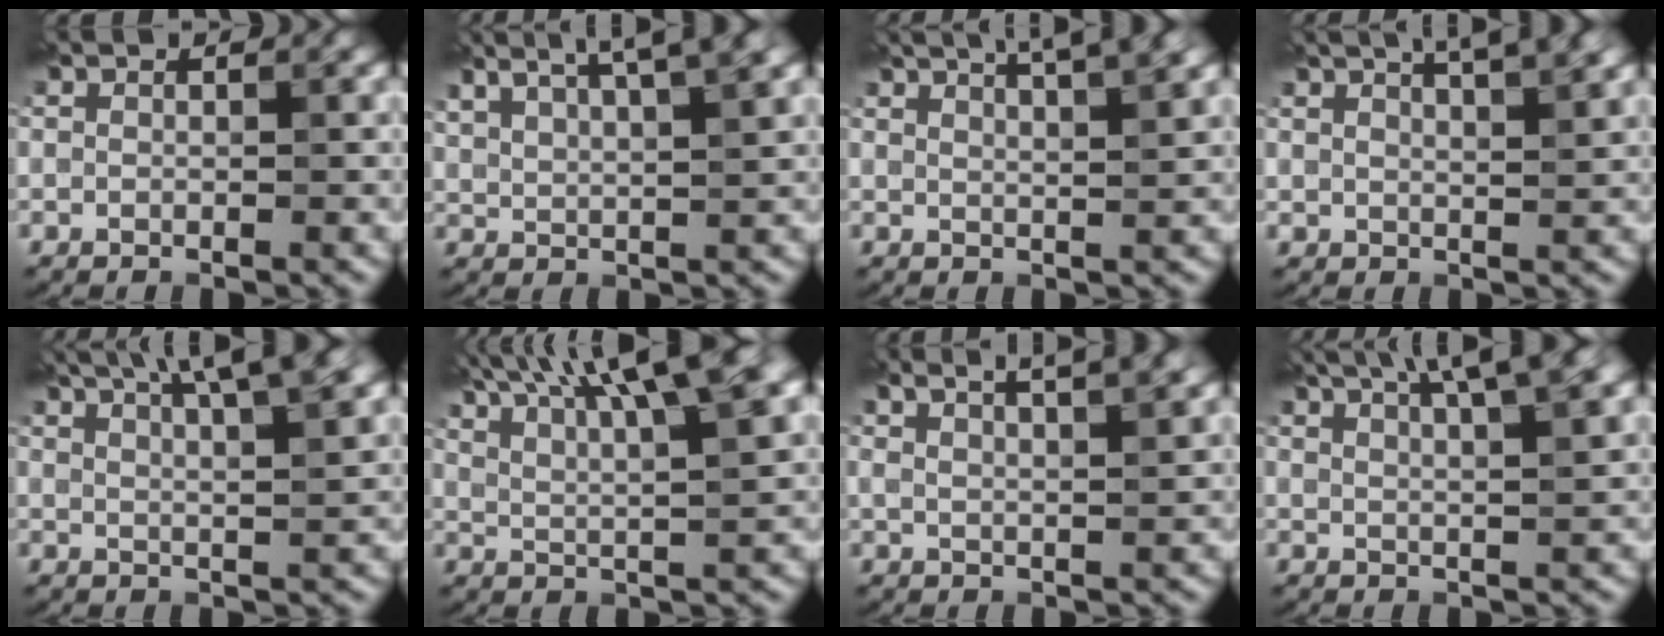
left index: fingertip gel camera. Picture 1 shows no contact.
{"total": 8.2, "force": [5.8, 2.2, 5.4], "torque": [-0.071, 0.034, 0.066]}
{"total": 7.6, "force": [5.2, 2.5, 5.0], "torque": [-0.037, 0.042, 0.041]}
{"total": 6.7, "force": [4.7, 2.4, 4.2], "torque": [-0.035, 0.037, 0.042]}
{"total": 10.4, "force": [6.6, 3.2, 7.4], "torque": [-0.079, 0.044, 0.059]}
{"total": 14.6, "force": [9.1, 4.3, 10.5], "torque": [-0.144, 0.049, 0.102]}
{"total": 8.0, "force": [5.1, 3.0, 5.4], "torque": [-0.045, 0.046, 0.042]}
{"total": 9.4, "force": [5.9, 2.8, 6.7], "torque": [-0.068, 0.043, 0.051]}